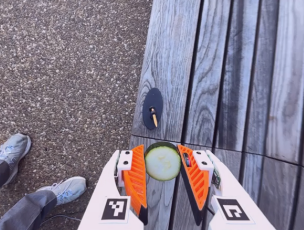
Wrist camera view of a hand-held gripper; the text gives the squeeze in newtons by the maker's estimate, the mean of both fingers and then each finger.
{"total": 10.7, "left": 10.5, "right": 10.8}